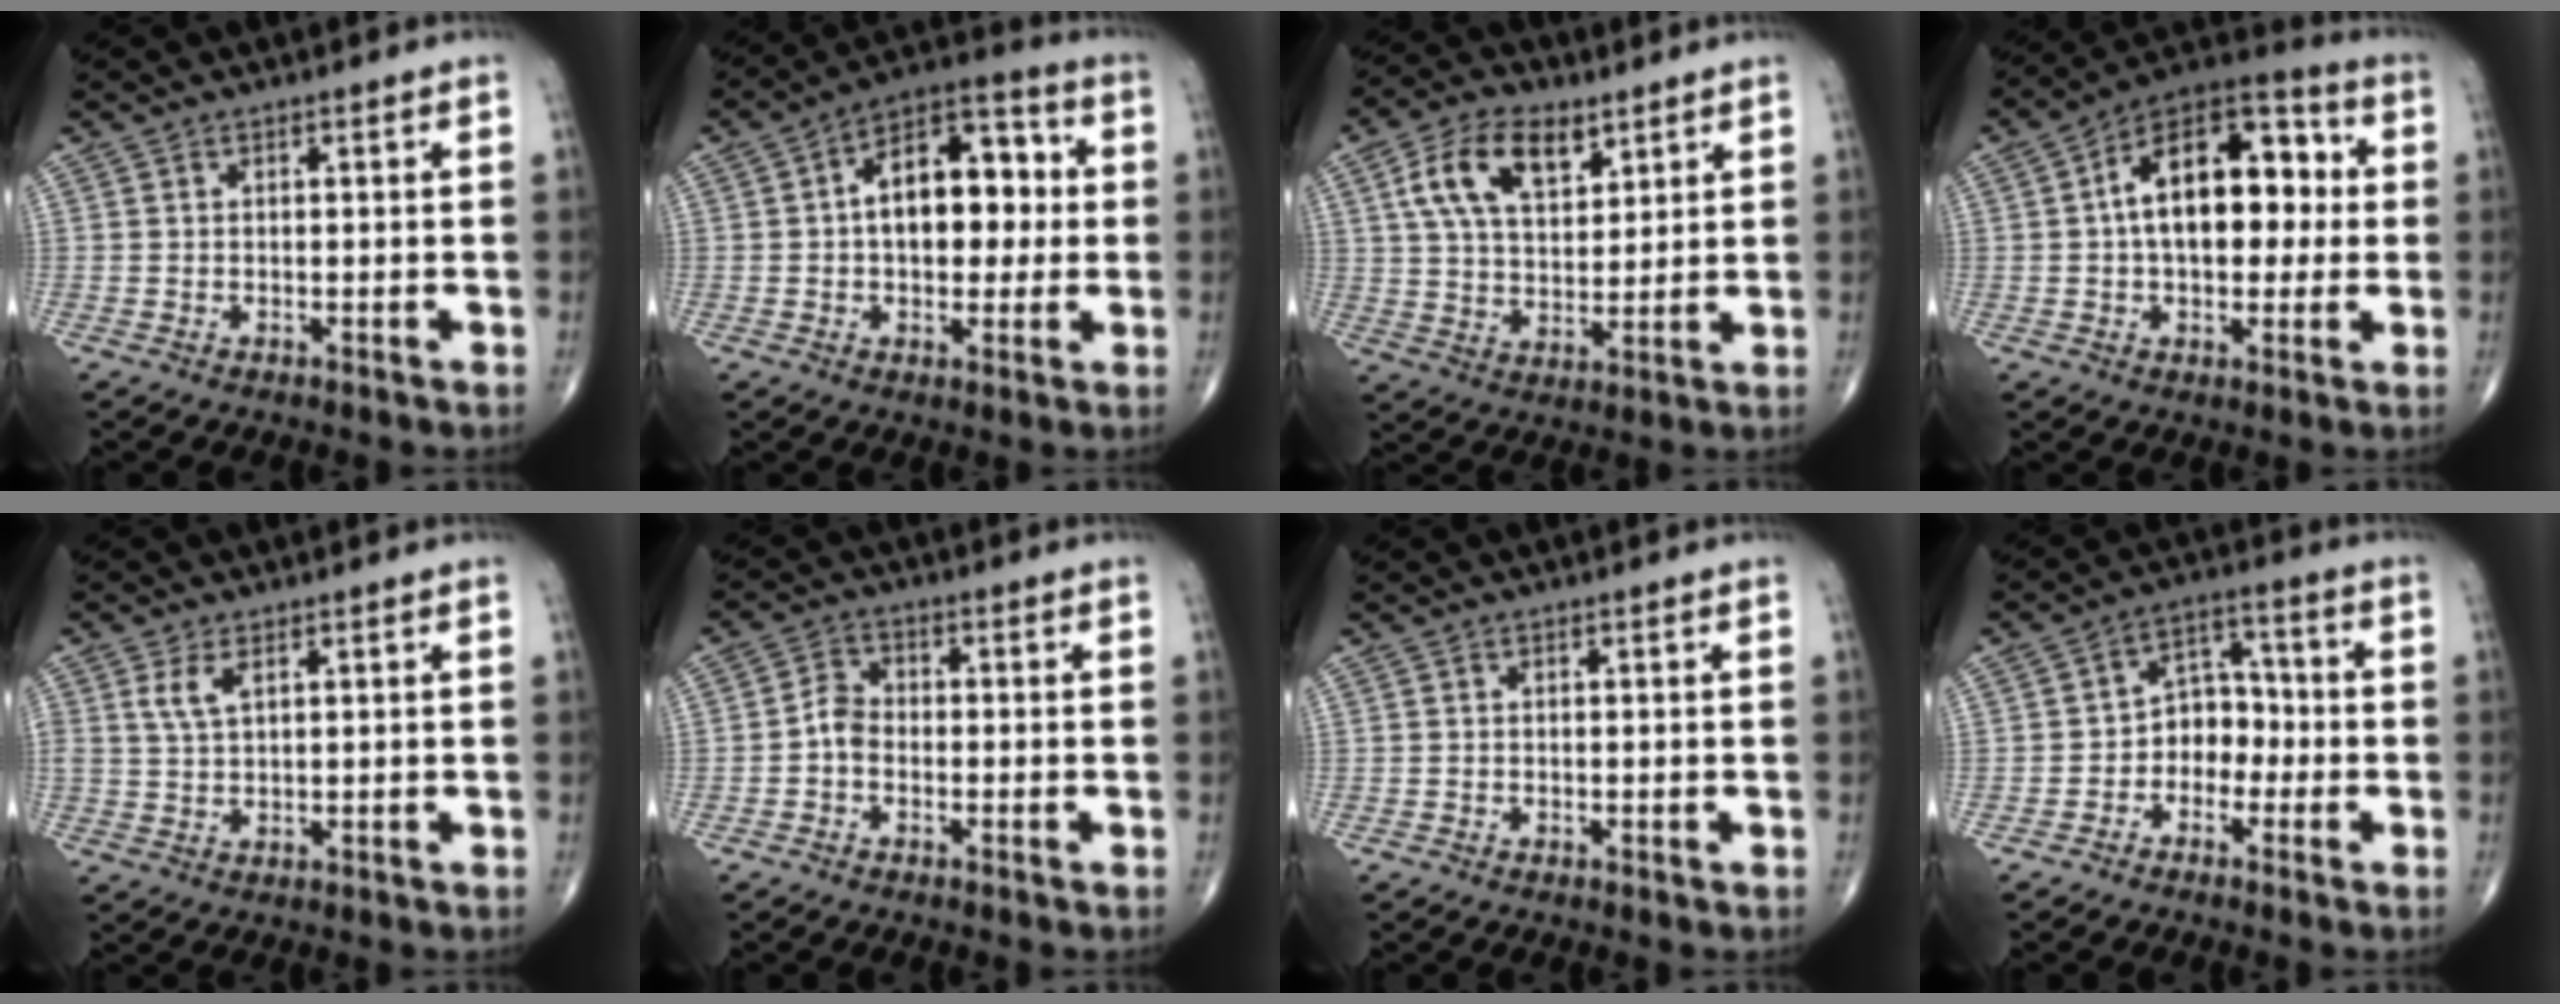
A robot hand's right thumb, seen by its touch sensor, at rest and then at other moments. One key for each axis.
{"total": 15.2, "fx": 1.4, "fy": 9.0, "fz": 12.1, "tx": -0.142, "ty": 0.027, "tz": 0.011}
{"total": 12.9, "fx": 5.8, "fy": 7.3, "fz": 9.0, "tx": -0.146, "ty": -0.013, "tz": 0.109}
{"total": 18.8, "fx": 2.0, "fy": 10.8, "fz": 15.3, "tx": -0.197, "ty": 0.034, "tz": 0.022}
{"total": 3.6, "fx": 1.6, "fy": 1.7, "fz": 2.7, "tx": -0.056, "ty": -0.001, "tz": 0.036}
{"total": 3.4, "fx": -1.3, "fy": 2.4, "fz": 2.0, "tx": -0.024, "ty": 0.014, "tz": -0.036}
{"total": 0.0}
{"total": 6.8, "fx": -2.1, "fy": 5.3, "fz": 3.7, "tx": -0.019, "ty": 0.037, "tz": -0.052}